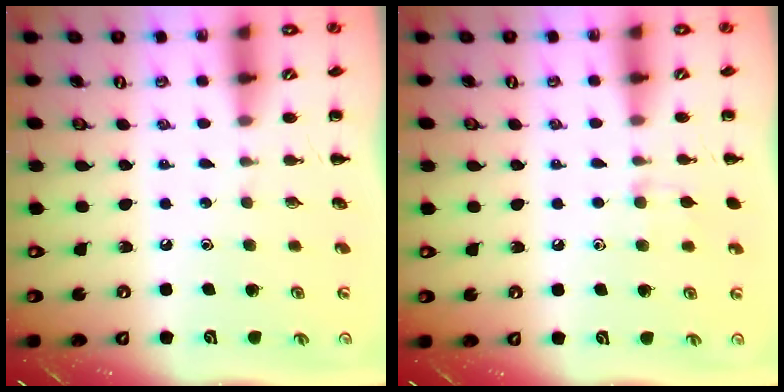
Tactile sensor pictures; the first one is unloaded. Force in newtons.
{"total": 6.5, "press": 6.0, "slide": 2.3}